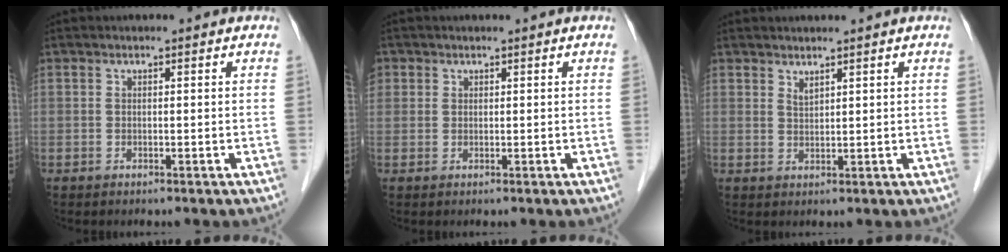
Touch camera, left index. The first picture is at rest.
{"total": 1.3, "force": [0.6, 1.1, 0.1], "torque": [0.008, 0.001, 0.009]}
{"total": 1.3, "force": [1.2, 0.2, 0.5], "torque": [-0.011, -0.009, 0.026]}